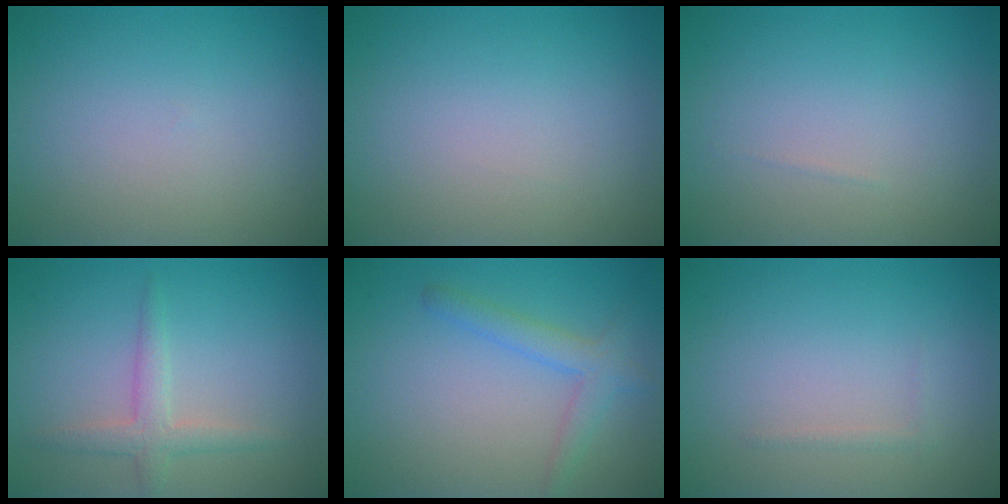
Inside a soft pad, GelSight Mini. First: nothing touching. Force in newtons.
{"total": 0.0}
{"total": 0.0}
{"total": 2.4, "press": 2.4, "slide": 0.0}
{"total": 2.5, "press": 2.5, "slide": 0.1}
{"total": 0.5, "press": 0.5, "slide": 0.0}